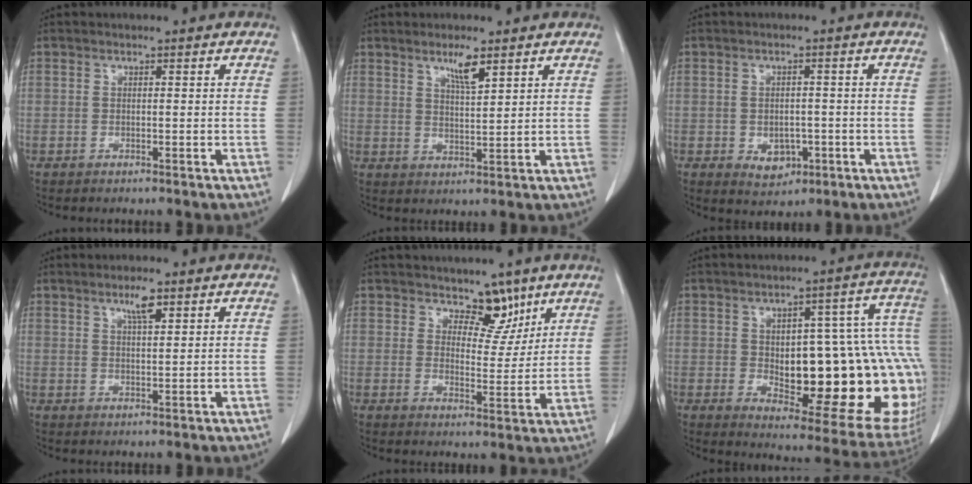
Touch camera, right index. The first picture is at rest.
{"total": 4.2, "force": [2.8, 0.4, 3.1], "torque": [-0.057, -0.005, 0.051]}
{"total": 4.3, "force": [-1.4, 3.1, 2.6], "torque": [-0.032, 0.001, -0.008]}
{"total": 3.4, "force": [2.1, 0.6, 2.6], "torque": [-0.048, 0.001, 0.037]}
{"total": 5.8, "force": [4.2, 3.0, 2.5], "torque": [-0.019, -0.009, 0.067]}
{"total": 27.4, "force": [-2.6, 8.6, 25.9], "torque": [-0.260, 0.036, -0.005]}